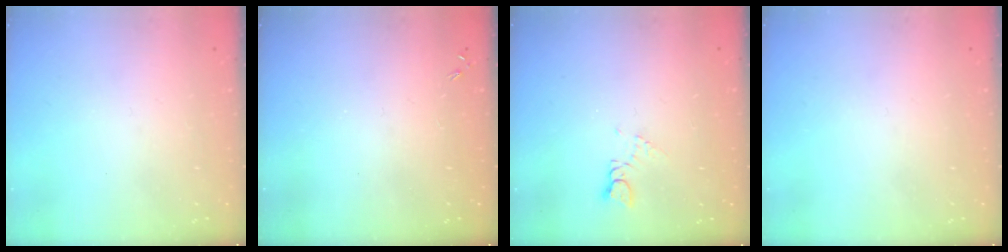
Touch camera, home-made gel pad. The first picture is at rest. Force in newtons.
{"total": 0.0}
{"total": 1.7, "press": 1.6, "slide": 0.3}
{"total": 0.0}